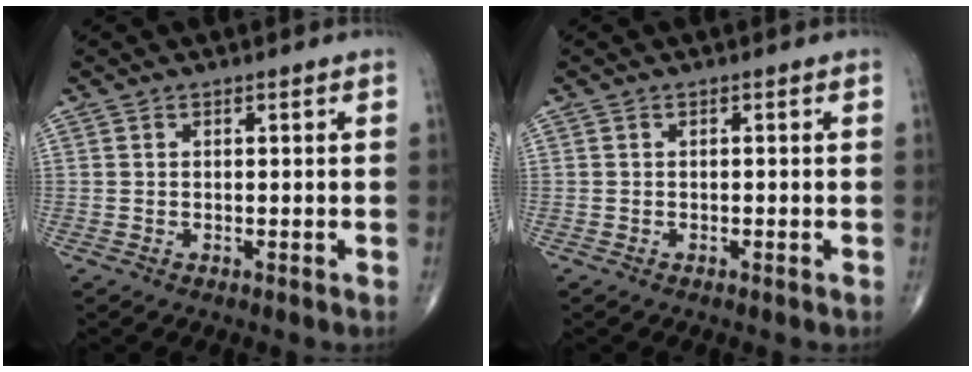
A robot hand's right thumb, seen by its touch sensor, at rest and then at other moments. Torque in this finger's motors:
{"motor_torque": [-0.15, -0.04, 0.03, 0.09, 0.02]}